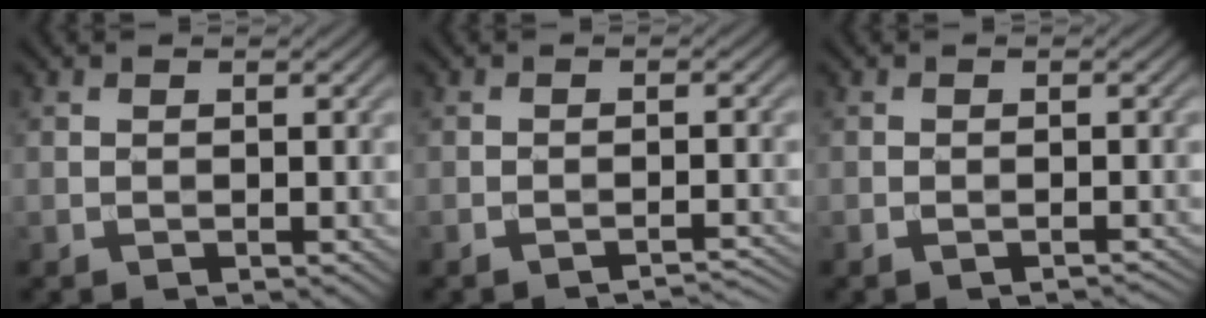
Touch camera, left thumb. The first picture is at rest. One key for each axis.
{"total": 2.4, "fx": -2.1, "fy": 0.2, "fz": 1.0, "tx": -0.007, "ty": 0.006, "tz": -0.036}
{"total": 1.4, "fx": -1.2, "fy": 0.3, "fz": 0.7, "tx": -0.007, "ty": 0.002, "tz": -0.018}